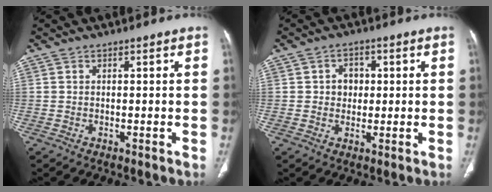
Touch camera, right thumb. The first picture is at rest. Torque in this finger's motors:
{"motor_torque": [-0.13, -0.08, -0.05, -0.15, 0.08]}